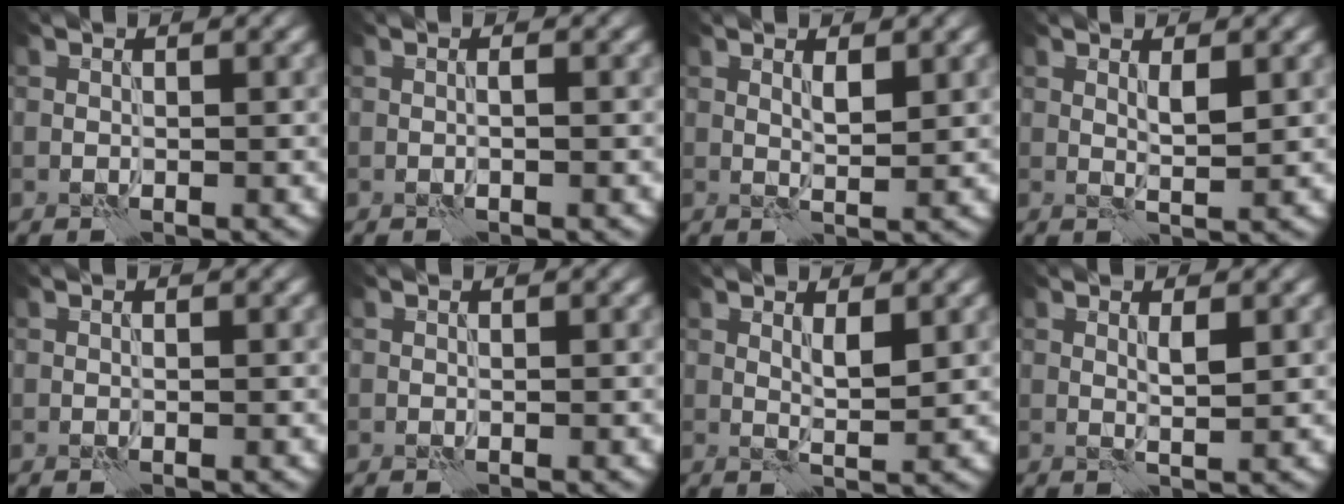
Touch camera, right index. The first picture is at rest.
{"total": 0.6, "force": [-0.2, -0.1, 0.5], "torque": [-0.011, -0.001, -0.003]}
{"total": 1.4, "force": [0.7, 0.2, 1.2], "torque": [-0.023, -0.006, 0.014]}
{"total": 1.6, "force": [0.6, 0.1, 1.5], "torque": [-0.028, -0.006, 0.012]}
{"total": 0.0}
{"total": 0.0}
{"total": 1.8, "force": [0.8, 0.2, 1.6], "torque": [-0.030, -0.006, 0.017]}
{"total": 1.3, "force": [0.4, 0.0, 1.2], "torque": [-0.025, -0.005, 0.008]}